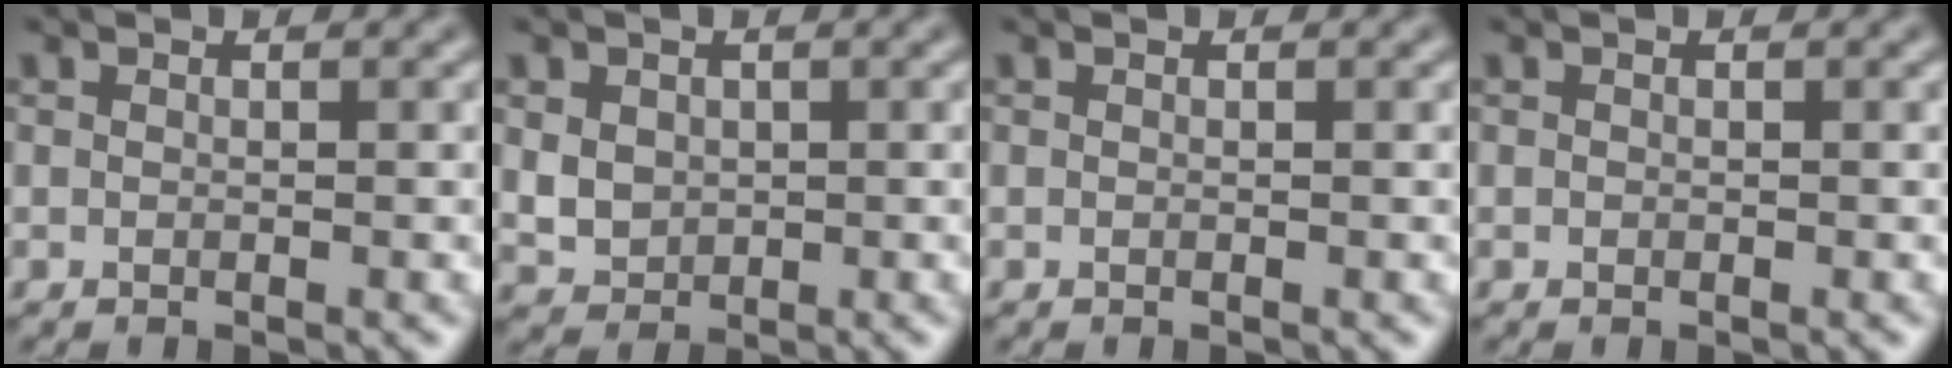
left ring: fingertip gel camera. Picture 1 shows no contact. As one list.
[{"total": 2.5, "force": [0.5, 2.1, 1.2], "torque": [-0.026, -0.006, 0.014]}, {"total": 0.0}, {"total": 0.0}]